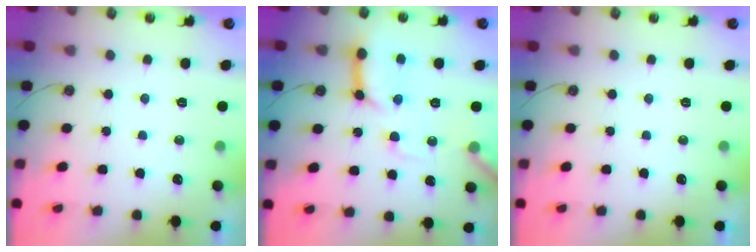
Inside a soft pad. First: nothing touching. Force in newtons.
{"total": 16.1, "press": 16.0, "slide": 1.8}
{"total": 0.0}